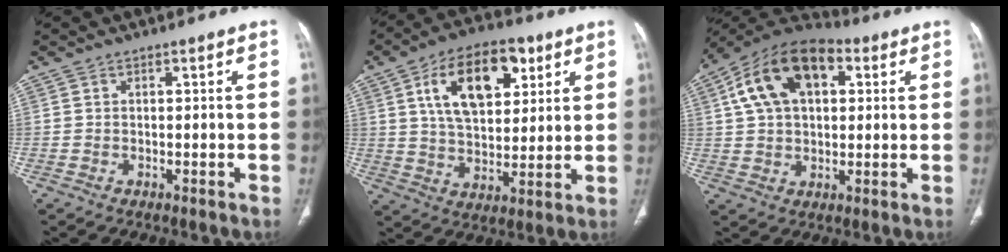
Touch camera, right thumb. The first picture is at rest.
{"total": 17.1, "force": [6.7, 9.4, 12.6], "torque": [-0.173, -0.013, 0.115]}
{"total": 16.9, "force": [5.4, 10.1, 12.4], "torque": [-0.201, 0.020, 0.085]}